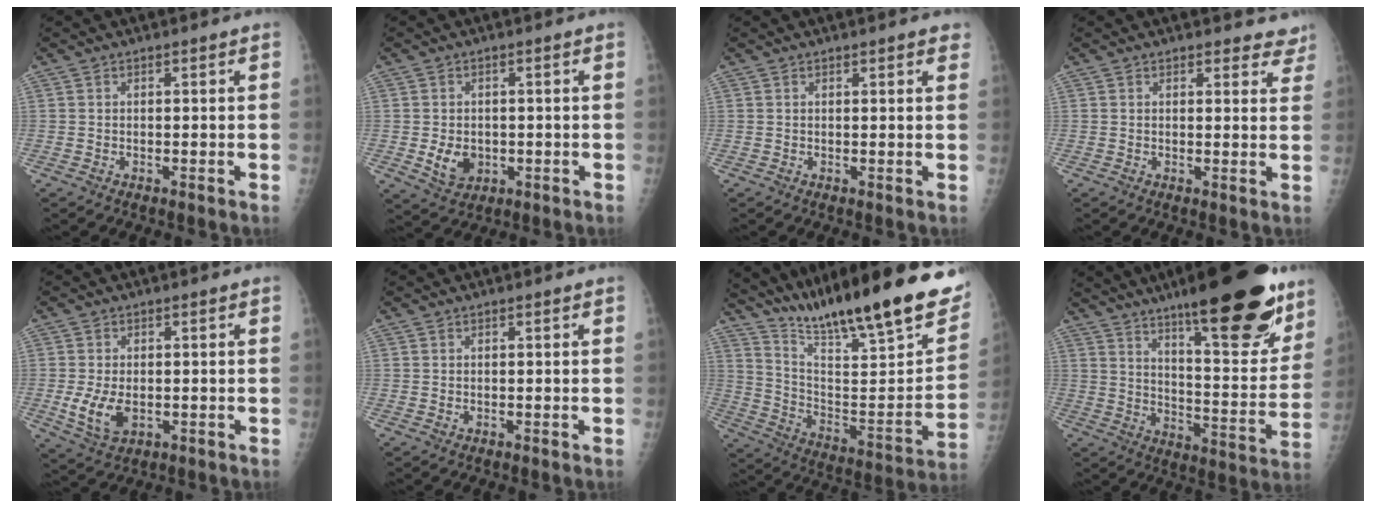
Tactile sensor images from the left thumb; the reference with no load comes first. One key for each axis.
{"total": 5.1, "fx": -0.8, "fy": 4.0, "fz": 3.1, "tx": -0.038, "ty": -0.003, "tz": -0.001}
{"total": 2.6, "fx": 1.8, "fy": 0.6, "fz": 1.7, "tx": -0.010, "ty": 0.001, "tz": 0.020}
{"total": 5.8, "fx": 5.2, "fy": 2.2, "fz": 1.2, "tx": 0.027, "ty": -0.025, "tz": 0.044}
{"total": 6.4, "fx": -1.0, "fy": 3.9, "fz": 5.0, "tx": -0.095, "ty": -0.012, "tz": -0.009}
{"total": 0.8, "fx": 0.3, "fy": 0.4, "fz": 0.6, "tx": -0.010, "ty": 0.001, "tz": 0.007}
{"total": 29.4, "fx": 22.1, "fy": 4.7, "fz": 18.7, "tx": -0.277, "ty": -0.106, "tz": 0.342}
{"total": 26.0, "fx": 16.8, "fy": 6.3, "fz": 18.8, "tx": -0.238, "ty": -0.077, "tz": 0.254}